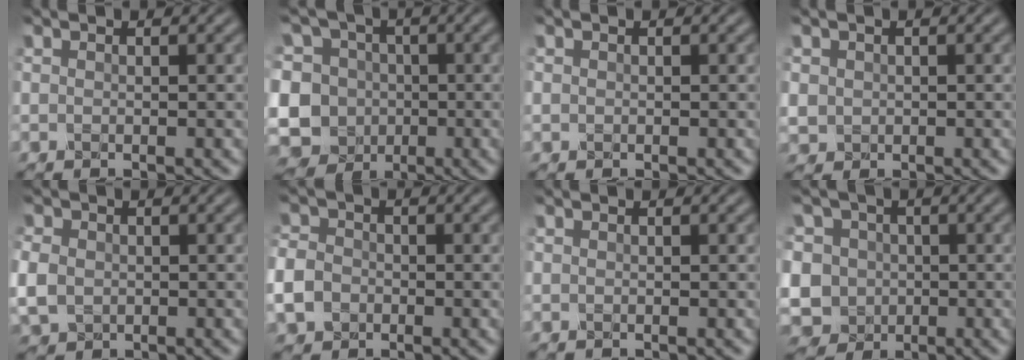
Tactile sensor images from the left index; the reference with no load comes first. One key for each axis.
{"total": 16.3, "fx": -2.2, "fy": 15.3, "fz": 5.1, "tx": -0.149, "ty": 0.008, "tz": -0.071}
{"total": 0.0}
{"total": 1.4, "fx": 0.1, "fy": 1.3, "fz": 0.4, "tx": -0.007, "ty": -0.004, "tz": 0.004}
{"total": 3.3, "fx": -0.3, "fy": 2.8, "fz": 1.6, "tx": -0.047, "ty": -0.004, "tz": -0.005}
{"total": 4.2, "fx": -1.5, "fy": 3.4, "fz": 1.8, "tx": -0.043, "ty": -0.009, "tz": -0.039}
{"total": 0.0}
{"total": 10.6, "fx": -0.1, "fy": 10.0, "fz": 3.4, "tx": -0.098, "ty": 0.006, "tz": -0.025}